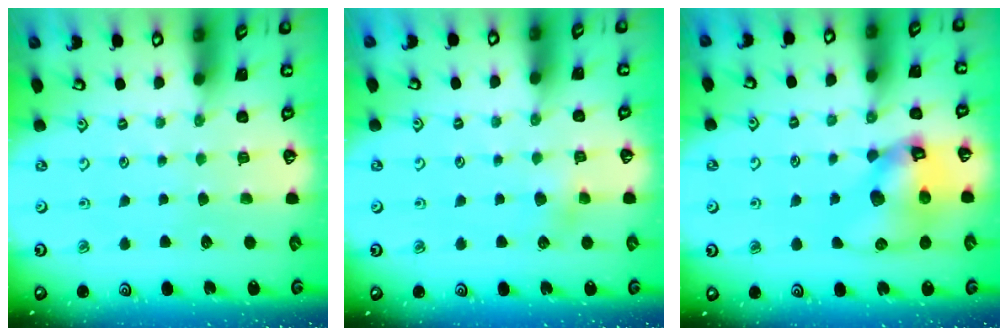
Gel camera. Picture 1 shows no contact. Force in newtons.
{"total": 5.0, "press": 5.0, "slide": 0.3}
{"total": 12.8, "press": 12.7, "slide": 1.8}